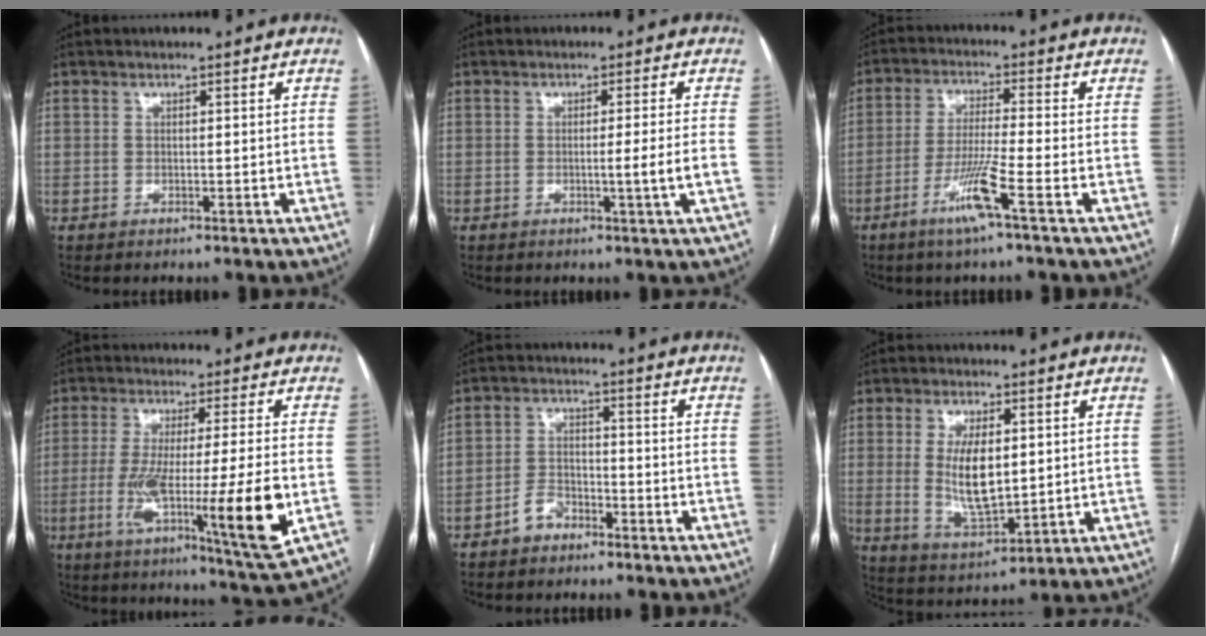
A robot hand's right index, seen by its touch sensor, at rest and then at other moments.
{"total": 3.6, "force": [-0.8, -1.2, 3.2], "torque": [-0.050, -0.005, -0.011]}
{"total": 6.9, "force": [-3.5, -1.0, 5.9], "torque": [-0.117, -0.012, -0.071]}
{"total": 17.6, "force": [-4.0, 0.1, 17.1], "torque": [-0.277, -0.035, -0.064]}
{"total": 4.3, "force": [-2.9, 2.7, 1.6], "torque": [-0.032, 0.011, -0.054]}
{"total": 6.5, "force": [0.6, 3.0, 5.7], "torque": [-0.113, -0.001, 0.015]}